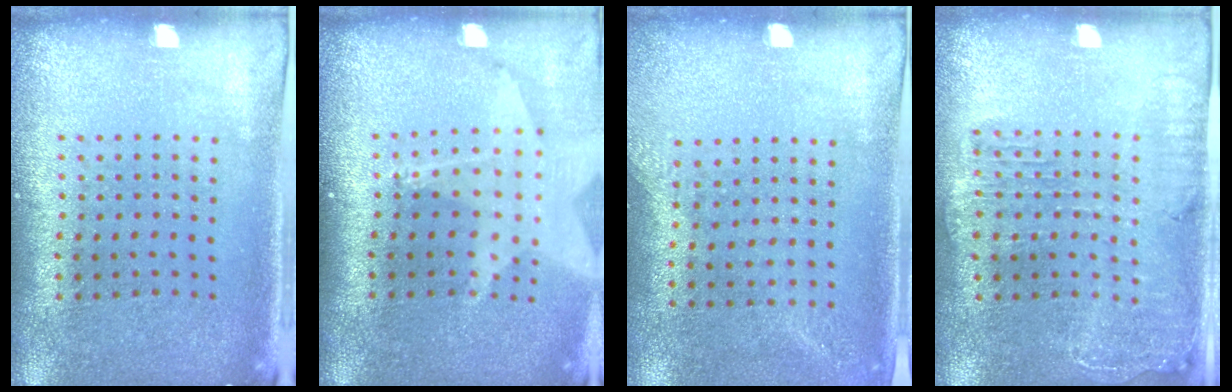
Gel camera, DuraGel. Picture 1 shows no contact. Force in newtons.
{"total": 1.7, "press": 1.5, "slide": 0.9}
{"total": 1.3, "press": 1.1, "slide": 0.8}
{"total": 1.7, "press": 1.6, "slide": 0.6}